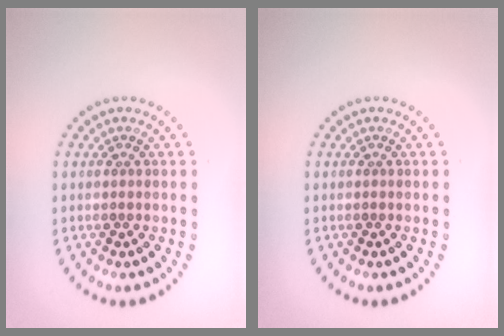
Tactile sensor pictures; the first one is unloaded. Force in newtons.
{"total": 0.0}